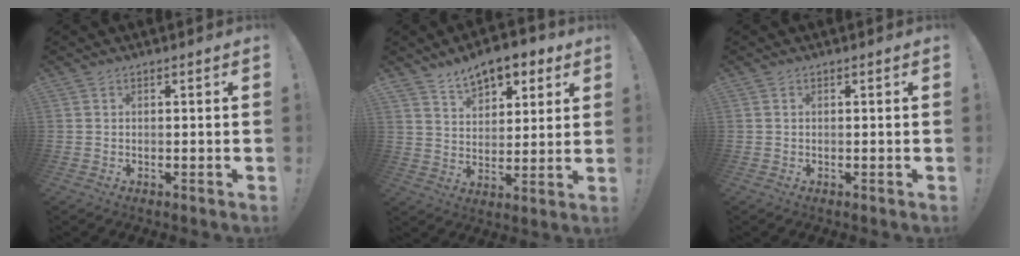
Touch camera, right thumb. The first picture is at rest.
{"total": 10.2, "force": [7.4, 5.6, 4.3], "torque": [-0.067, -0.043, 0.140]}
{"total": 0.0}